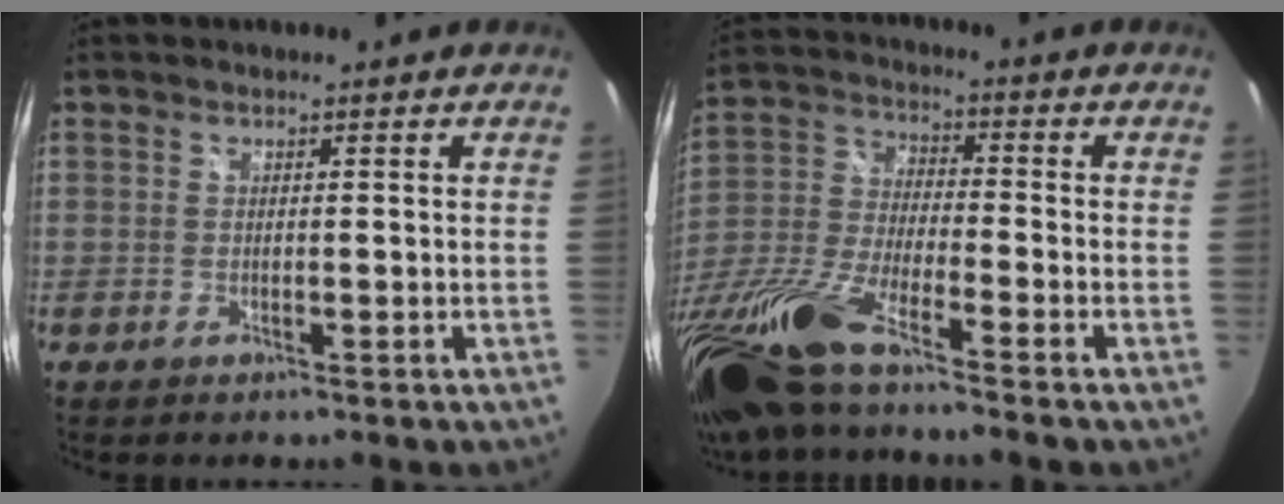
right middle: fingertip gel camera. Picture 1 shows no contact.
{"total": 17.0, "force": [-12.3, 2.1, 11.5], "torque": [-0.250, -0.042, -0.246]}